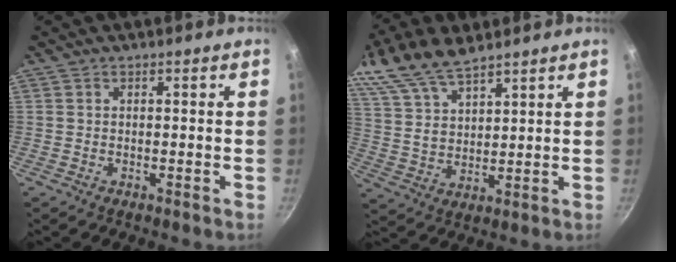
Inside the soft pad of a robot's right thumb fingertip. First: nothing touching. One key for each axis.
{"total": 14.6, "fx": 10.8, "fy": 6.1, "fz": 7.8, "tx": -0.158, "ty": -0.017, "tz": 0.221}